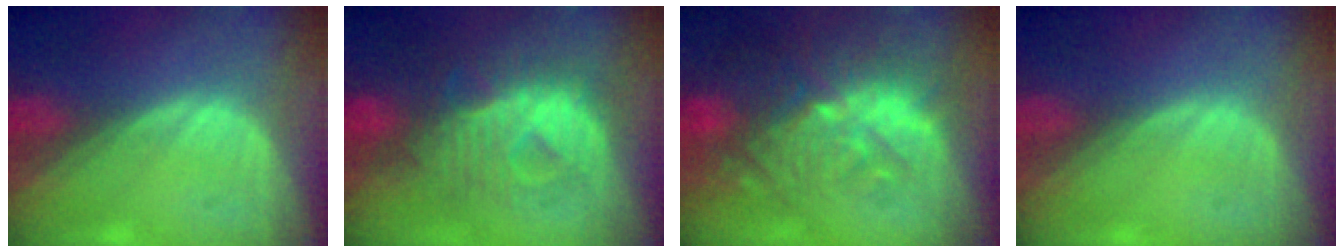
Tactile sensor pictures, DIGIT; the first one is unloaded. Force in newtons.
{"total": 8.4, "press": 8.4, "slide": 0.1}
{"total": 10.8, "press": 10.0, "slide": 3.9}
{"total": 0.0}